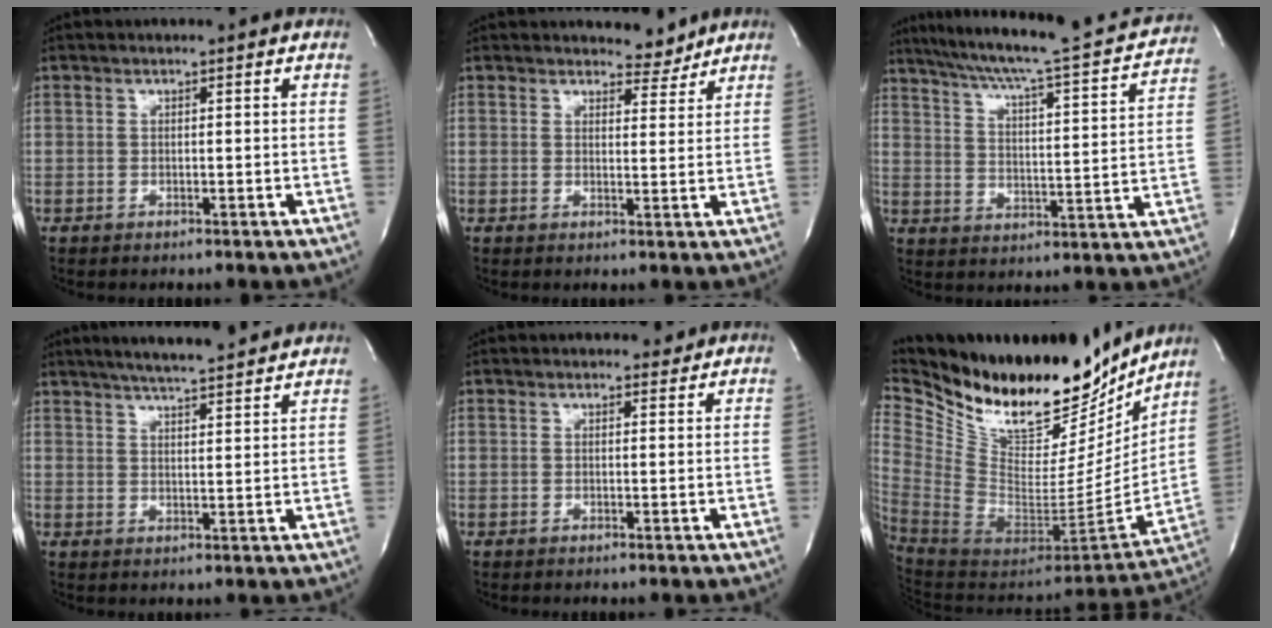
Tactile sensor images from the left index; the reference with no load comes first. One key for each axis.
{"total": 3.5, "fx": 3.2, "fy": 1.2, "fz": 0.1, "tx": 0.001, "ty": -0.015, "tz": 0.039}
{"total": 23.3, "fx": 20.9, "fy": 1.8, "fz": 10.1, "tx": -0.161, "ty": -0.023, "tz": 0.276}
{"total": 11.1, "fx": 9.9, "fy": 0.8, "fz": 5.0, "tx": -0.082, "ty": 0.014, "tz": 0.136}
{"total": 1.3, "fx": 1.2, "fy": 0.6, "fz": -0.1, "tx": -0.003, "ty": -0.001, "tz": 0.013}
{"total": 33.2, "fx": 26.6, "fy": 12.2, "fz": 15.6, "tx": -0.331, "ty": -0.026, "tz": 0.431}